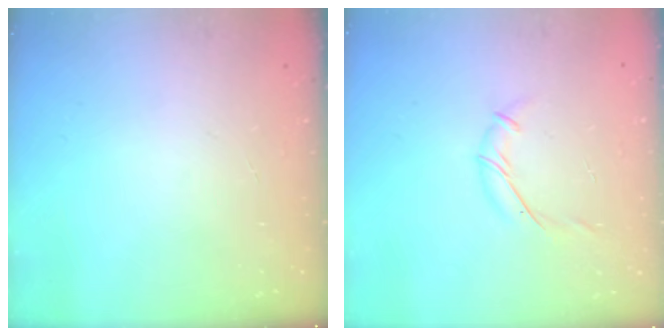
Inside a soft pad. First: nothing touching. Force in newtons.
{"total": 5.3, "press": 5.2, "slide": 1.1}